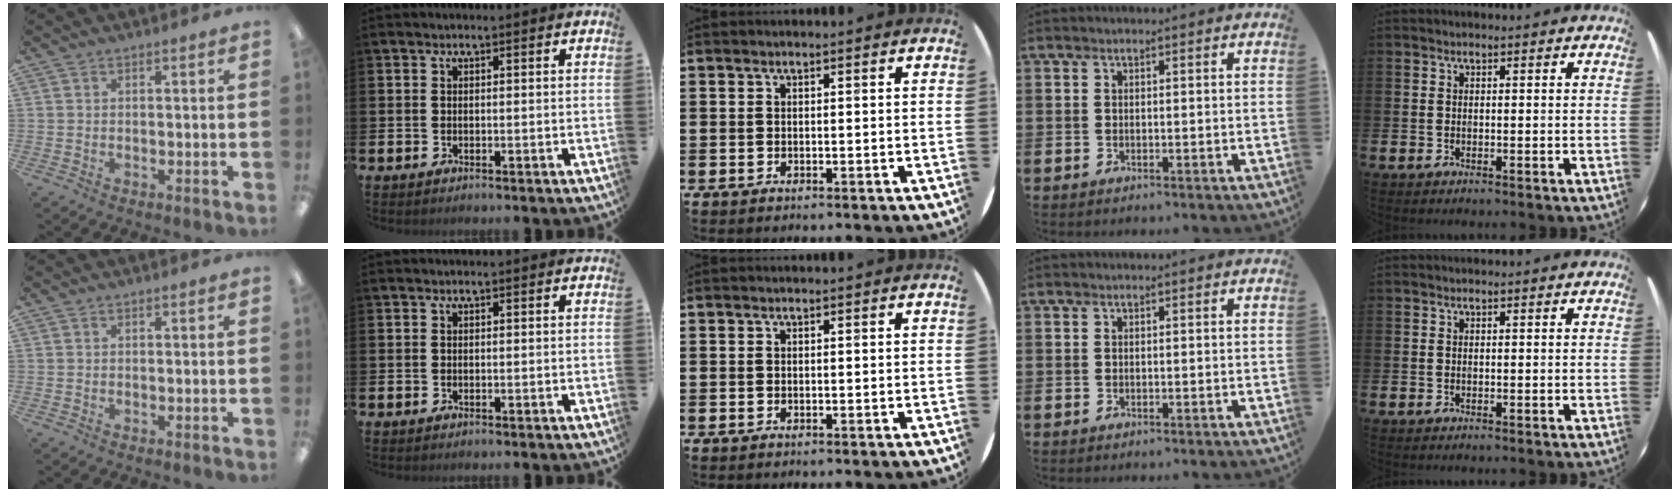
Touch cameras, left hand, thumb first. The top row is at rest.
{}